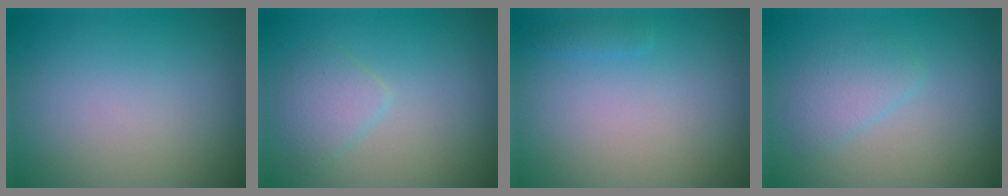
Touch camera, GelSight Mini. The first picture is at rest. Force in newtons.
{"total": 1.9, "press": 1.9, "slide": 0.1}
{"total": 0.7, "press": 0.7, "slide": 0.1}
{"total": 1.8, "press": 1.8, "slide": 0.1}